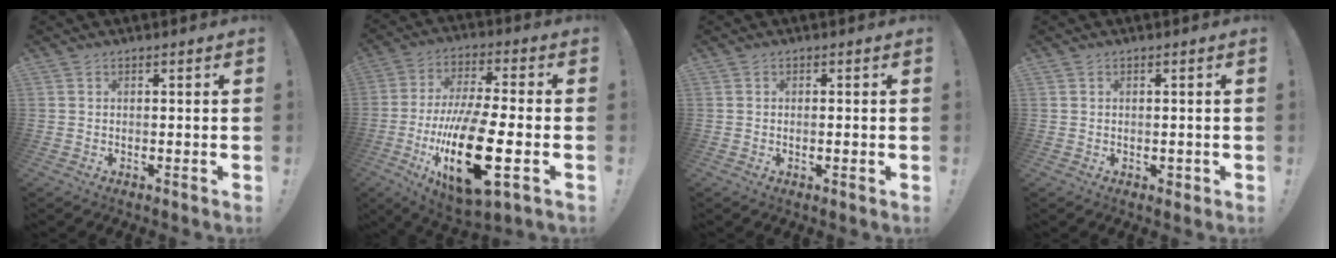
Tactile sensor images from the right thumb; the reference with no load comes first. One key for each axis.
{"total": 23.2, "fx": -7.0, "fy": 7.9, "fz": 20.7, "tx": -0.386, "ty": 0.026, "tz": -0.104}
{"total": 1.0, "fx": -0.2, "fy": 0.1, "fz": 1.0, "tx": -0.013, "ty": -0.002, "tz": -0.004}
{"total": 1.5, "fx": -0.2, "fy": 1.2, "fz": 0.8, "tx": -0.007, "ty": 0.002, "tz": -0.003}